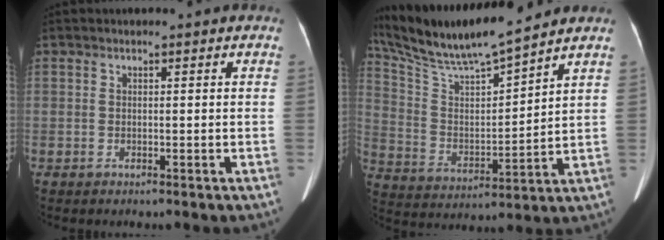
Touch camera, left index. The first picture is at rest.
{"total": 16.6, "force": [14.7, -0.1, 7.6], "torque": [-0.151, 0.009, 0.273]}